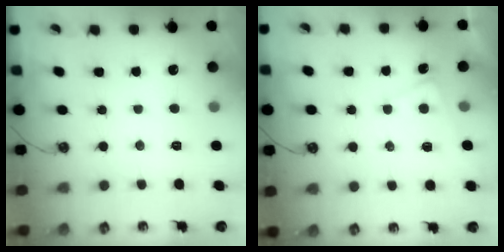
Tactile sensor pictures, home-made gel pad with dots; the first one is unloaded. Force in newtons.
{"total": 2.1, "press": 2.0, "slide": 0.3}